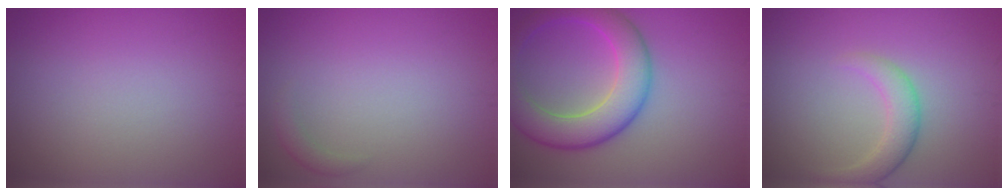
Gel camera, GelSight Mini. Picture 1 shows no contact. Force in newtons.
{"total": 1.0, "press": 1.0, "slide": 0.0}
{"total": 7.0, "press": 7.0, "slide": 0.1}
{"total": 2.7, "press": 2.7, "slide": 0.2}